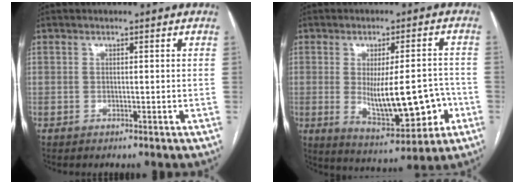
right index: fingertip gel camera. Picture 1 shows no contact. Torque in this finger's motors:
{"motor_torque": [2.08, -0.06, 0.39, 0.18]}